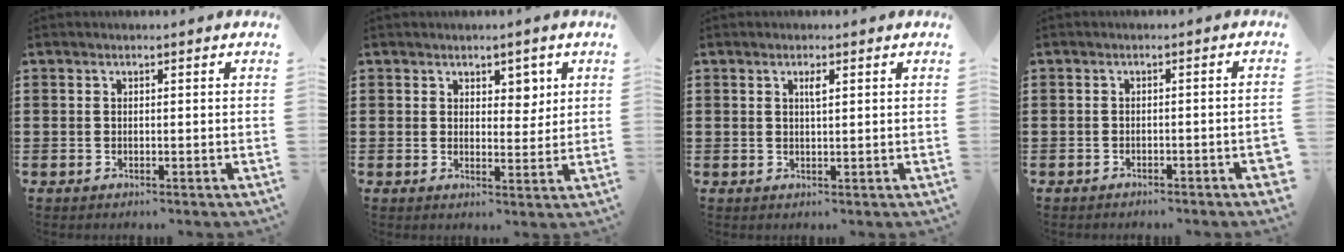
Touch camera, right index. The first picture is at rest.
{"total": 3.4, "force": [2.1, 2.2, 1.6], "torque": [-0.022, 0.005, 0.034]}
{"total": 1.4, "force": [0.5, 0.2, 1.2], "torque": [-0.024, 0.003, 0.008]}
{"total": 1.7, "force": [-1.5, 0.1, 0.9], "torque": [-0.016, 0.000, -0.029]}